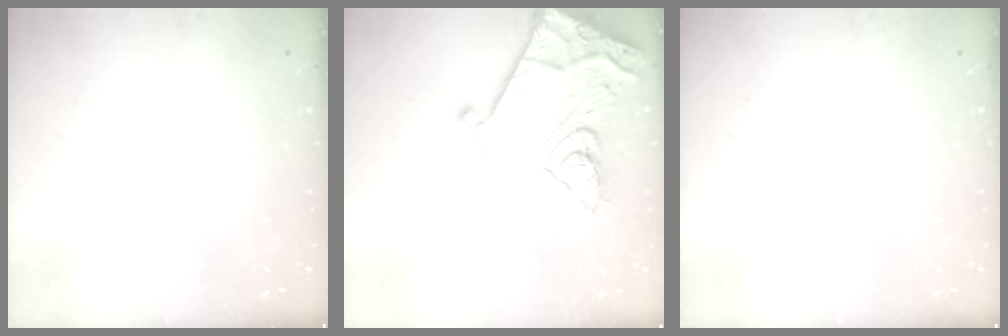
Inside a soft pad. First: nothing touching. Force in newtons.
{"total": 27.1, "press": 27.1, "slide": 0.8}
{"total": 0.0}